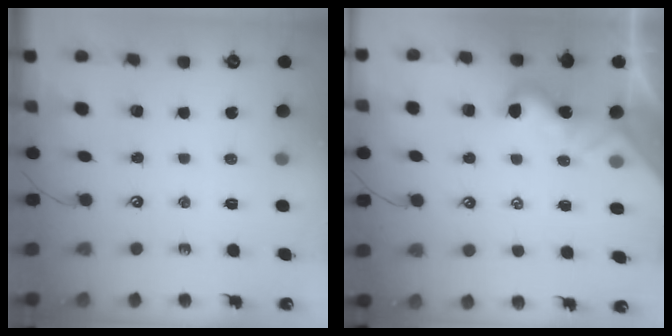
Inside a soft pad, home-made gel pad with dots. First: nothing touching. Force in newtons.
{"total": 1.8, "press": 1.8, "slide": 0.4}